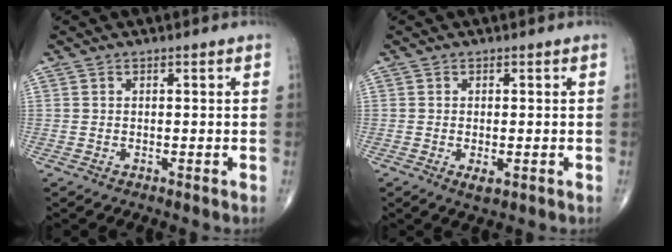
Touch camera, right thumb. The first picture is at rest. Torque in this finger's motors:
{"motor_torque": [-0.13, -0.11, 0.12, 0.37, 0.00]}